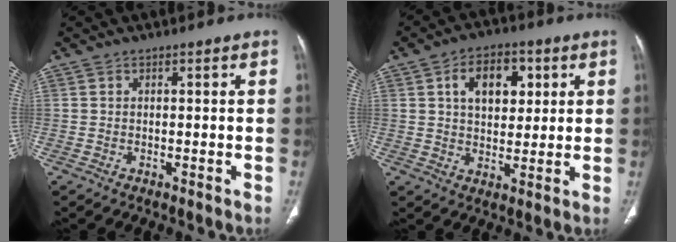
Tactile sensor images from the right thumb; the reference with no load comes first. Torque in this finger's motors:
{"motor_torque": [0.06, 2.18, 0.99, -0.10, 0.03]}